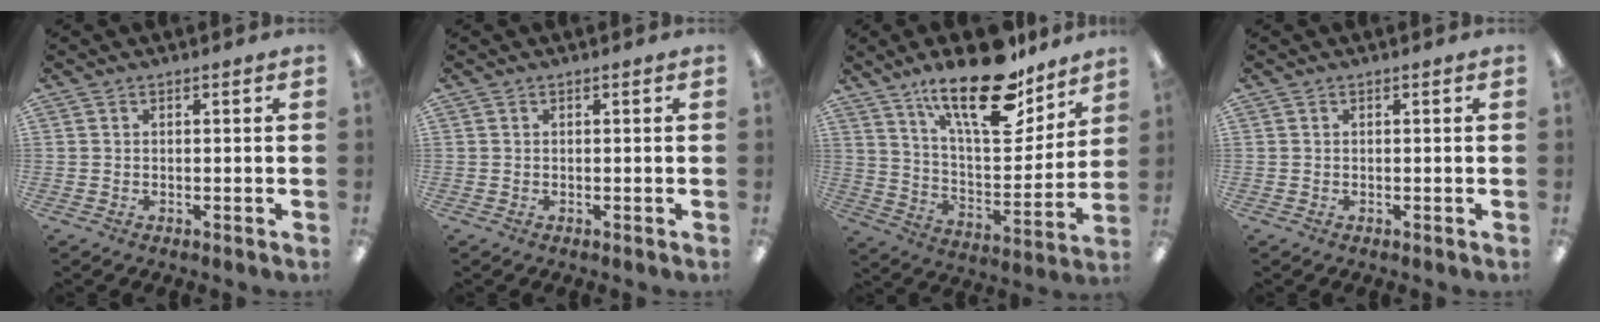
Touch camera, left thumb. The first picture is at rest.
{"total": 0.0}
{"total": 22.8, "force": [15.8, 8.2, 14.2], "torque": [-0.224, -0.097, 0.266]}
{"total": 0.0}